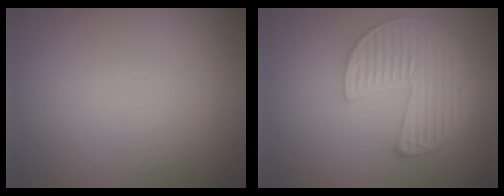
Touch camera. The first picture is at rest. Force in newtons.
{"total": 5.6, "press": 4.2, "slide": 3.7}